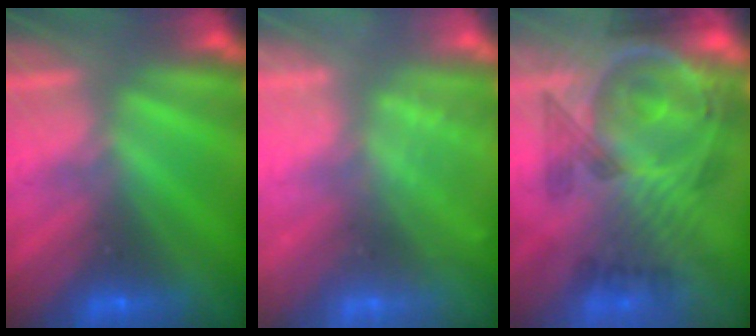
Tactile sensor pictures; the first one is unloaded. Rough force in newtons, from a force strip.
{"total": 2.4}
{"total": 6.7}